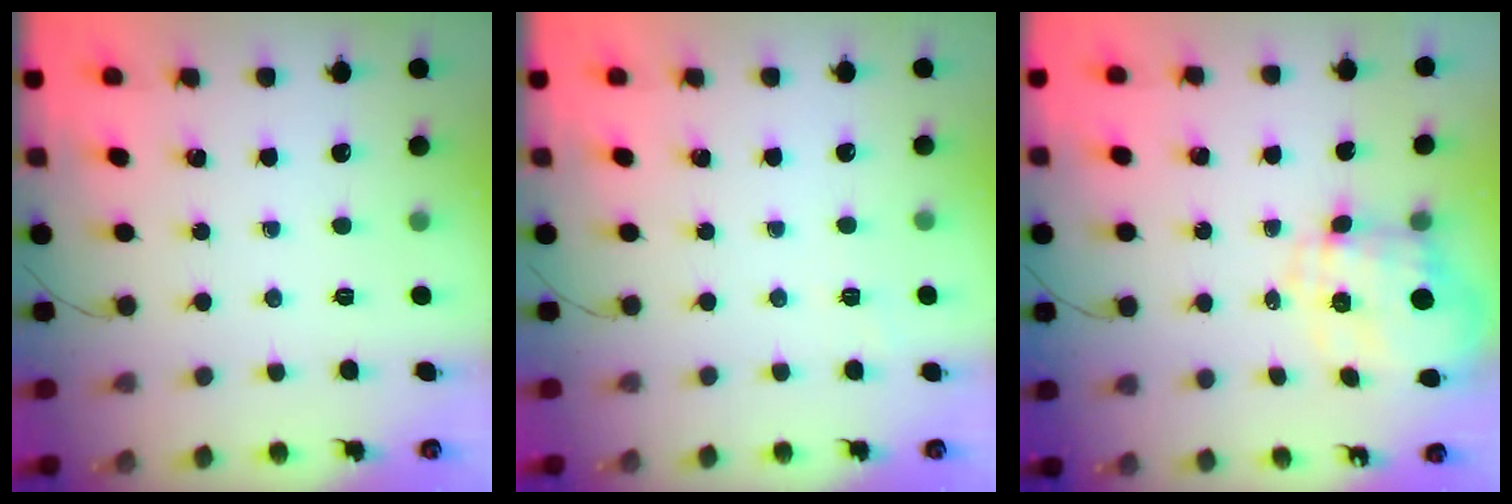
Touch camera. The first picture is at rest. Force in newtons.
{"total": 1.3, "press": 0.2, "slide": 1.3}
{"total": 4.2, "press": 3.8, "slide": 1.8}